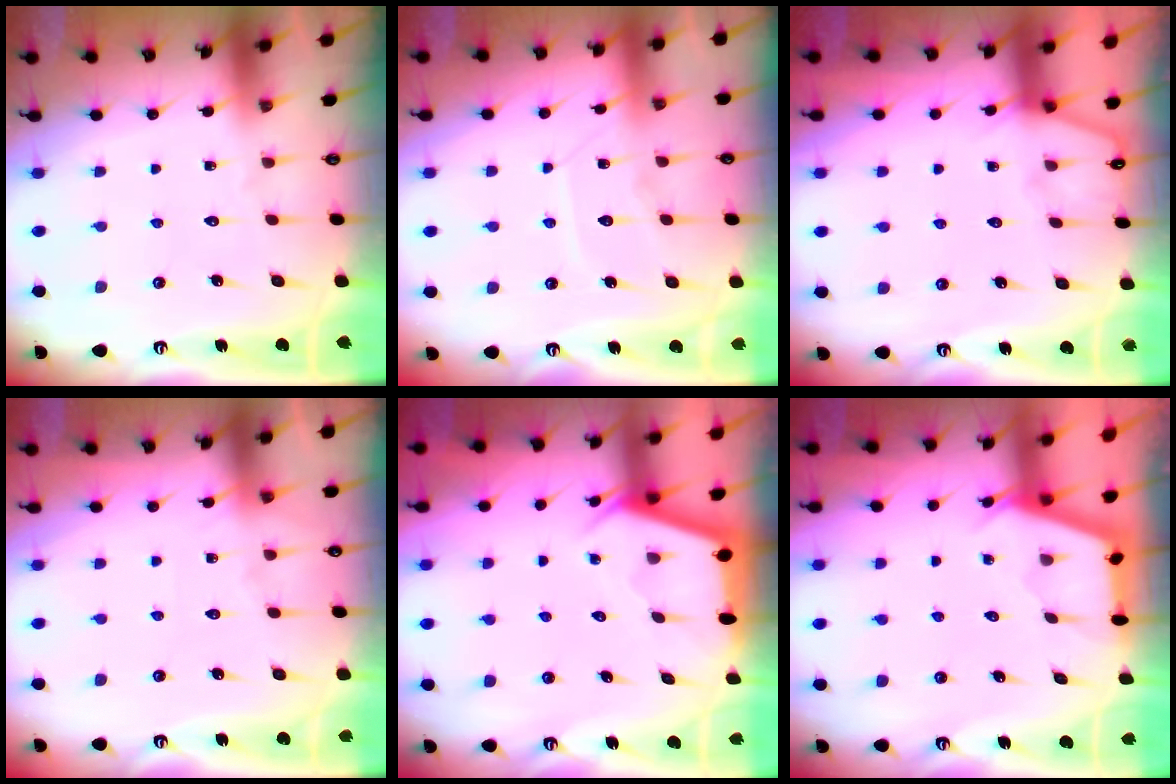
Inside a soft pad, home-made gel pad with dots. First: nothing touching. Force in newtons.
{"total": 8.0, "press": 8.0, "slide": 0.7}
{"total": 4.0, "press": 3.9, "slide": 0.6}
{"total": 4.5, "press": 4.4, "slide": 0.6}
{"total": 2.7, "press": 2.6, "slide": 0.3}
{"total": 2.7, "press": 2.7, "slide": 0.3}